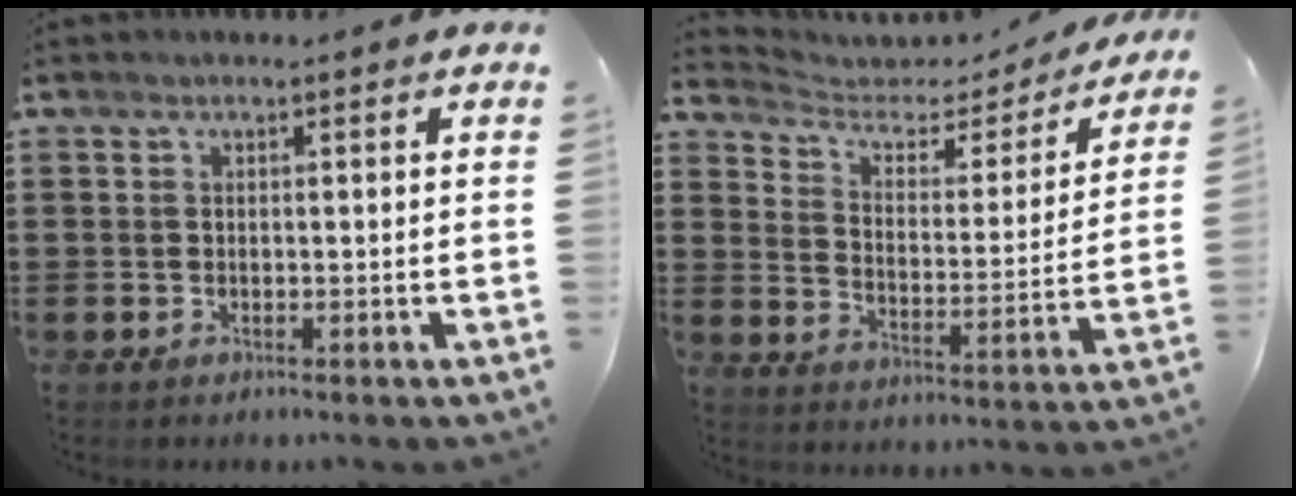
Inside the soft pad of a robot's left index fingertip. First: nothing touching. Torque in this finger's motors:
{"motor_torque": [0.98, -1.16, 0.05, 0.00]}